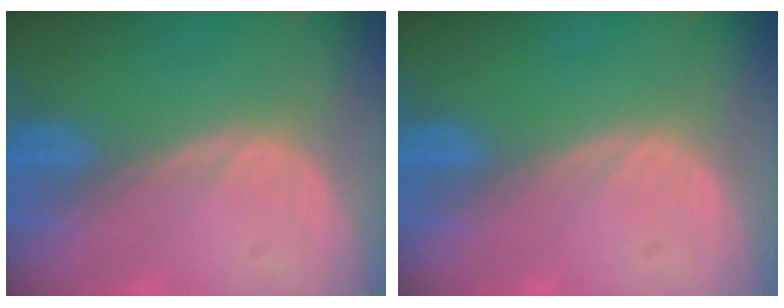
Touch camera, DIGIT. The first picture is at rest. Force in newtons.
{"total": 0.0}